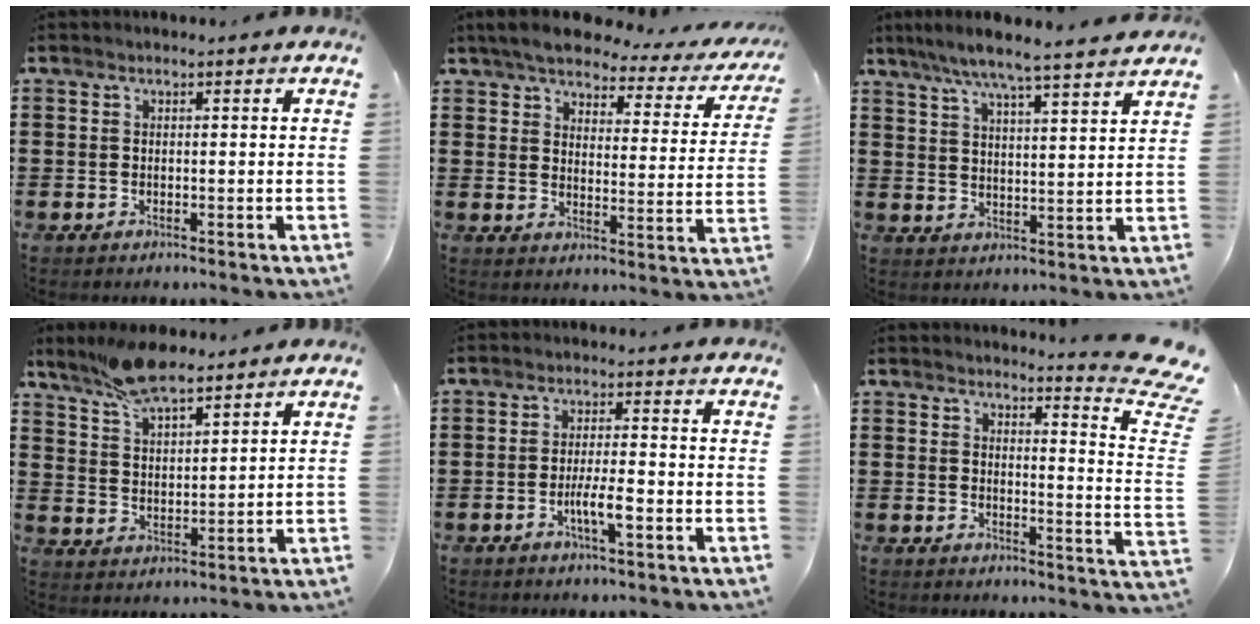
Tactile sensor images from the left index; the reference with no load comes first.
{"total": 5.1, "force": [4.5, 0.9, 2.1], "torque": [-0.066, -0.025, 0.075]}
{"total": 6.2, "force": [5.5, -0.7, 2.7], "torque": [-0.072, -0.027, 0.094]}
{"total": 8.0, "force": [6.8, 1.9, 3.7], "torque": [-0.089, -0.009, 0.129]}
{"total": 4.5, "force": [-1.7, 0.8, 4.1], "torque": [-0.074, 0.000, -0.032]}
{"total": 5.9, "force": [4.8, 0.0, 3.5], "torque": [-0.046, -0.043, 0.073]}